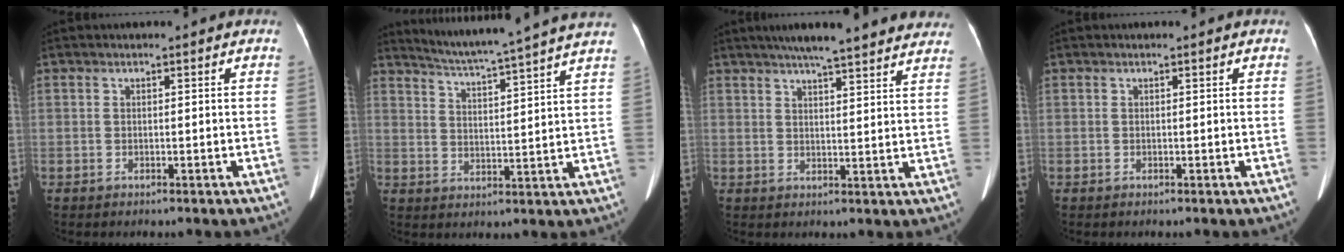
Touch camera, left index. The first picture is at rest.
{"total": 16.1, "force": [14.4, -1.7, 6.9], "torque": [-0.121, -0.019, 0.193]}
{"total": 17.6, "force": [15.0, 2.0, 9.0], "torque": [-0.130, 0.029, 0.186]}
{"total": 0.0}